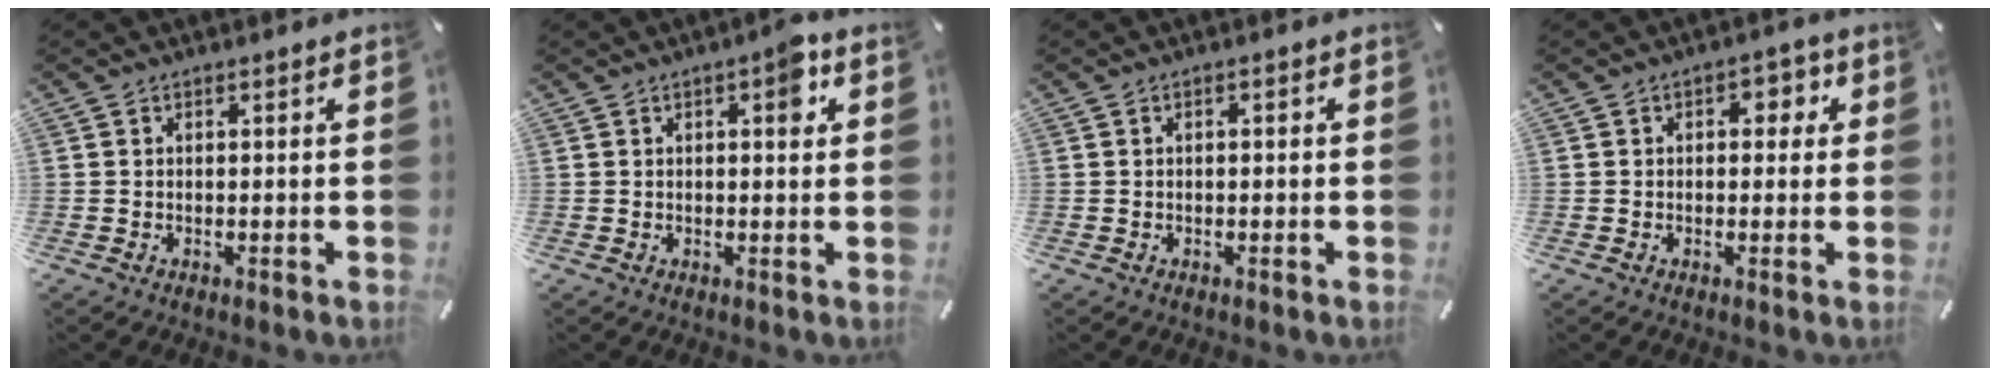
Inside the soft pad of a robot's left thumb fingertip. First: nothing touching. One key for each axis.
{"total": 5.2, "fx": 1.9, "fy": 2.0, "fz": 4.4, "tx": -0.053, "ty": -0.006, "tz": 0.021}
{"total": 0.8, "fx": -0.2, "fy": 0.4, "fz": 0.7, "tx": -0.012, "ty": 0.001, "tz": -0.005}
{"total": 3.5, "fx": 0.4, "fy": 2.5, "fz": 2.4, "tx": -0.019, "ty": 0.000, "tz": -0.006}